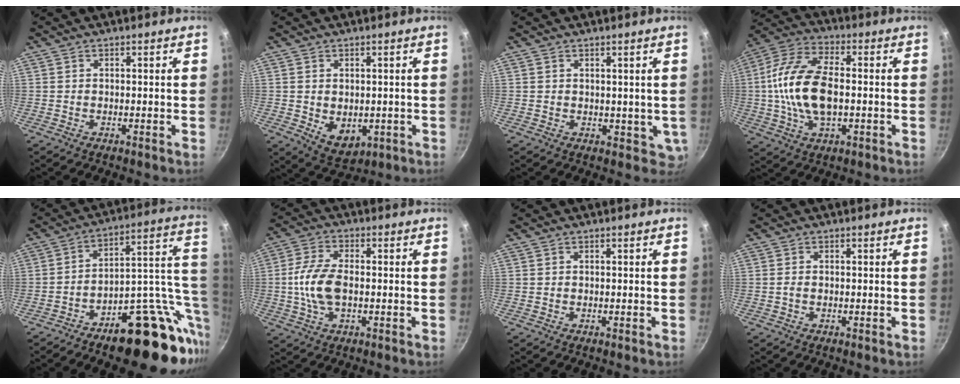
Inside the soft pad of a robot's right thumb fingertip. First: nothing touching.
{"total": 6.5, "force": [-0.5, 4.7, 4.5], "torque": [-0.052, -0.014, 0.009]}
{"total": 3.4, "force": [1.2, 2.7, 1.8], "torque": [-0.010, -0.005, 0.024]}
{"total": 16.1, "force": [-0.8, 8.9, 13.5], "torque": [-0.255, 0.029, -0.027]}
{"total": 24.6, "force": [-7.1, 12.3, 20.1], "torque": [-0.217, 0.039, -0.091]}
{"total": 8.8, "force": [-0.7, 4.7, 7.4], "torque": [-0.151, 0.016, -0.020]}
{"total": 0.0}
{"total": 0.8, "force": [-0.1, 0.5, 0.6], "torque": [-0.013, 0.001, -0.002]}